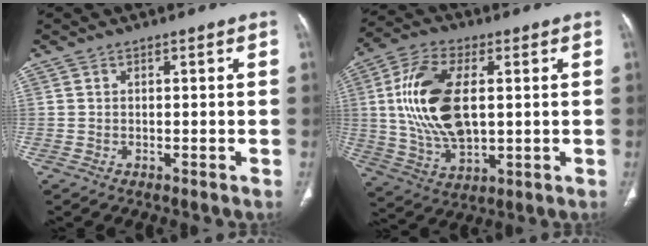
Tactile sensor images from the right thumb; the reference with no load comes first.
{"total": 17.3, "force": [2.2, 9.2, 14.5], "torque": [-0.286, -0.003, 0.047]}